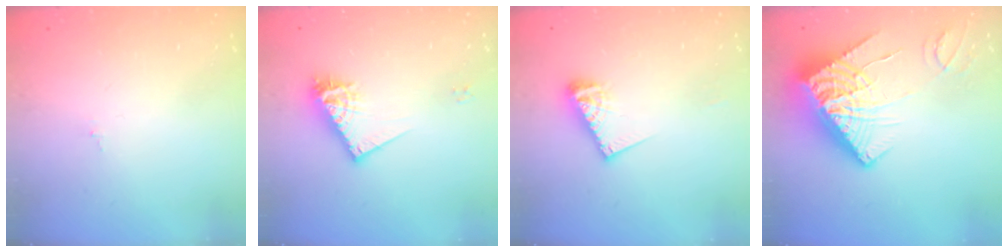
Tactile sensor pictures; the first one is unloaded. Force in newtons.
{"total": 11.0, "press": 10.9, "slide": 0.9}
{"total": 9.0, "press": 9.0, "slide": 1.0}
{"total": 16.3, "press": 16.2, "slide": 1.8}